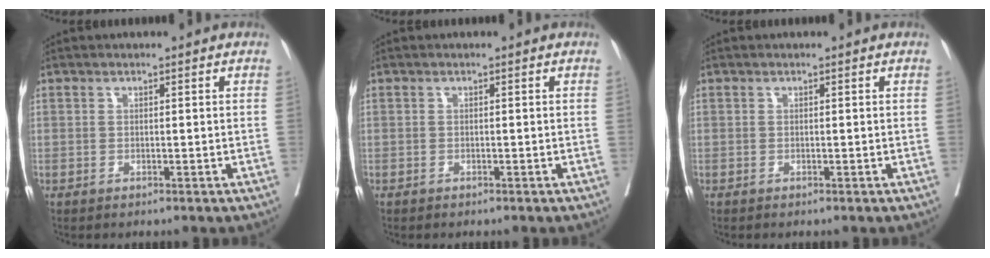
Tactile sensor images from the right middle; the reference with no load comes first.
{"total": 0.0}
{"total": 0.0}